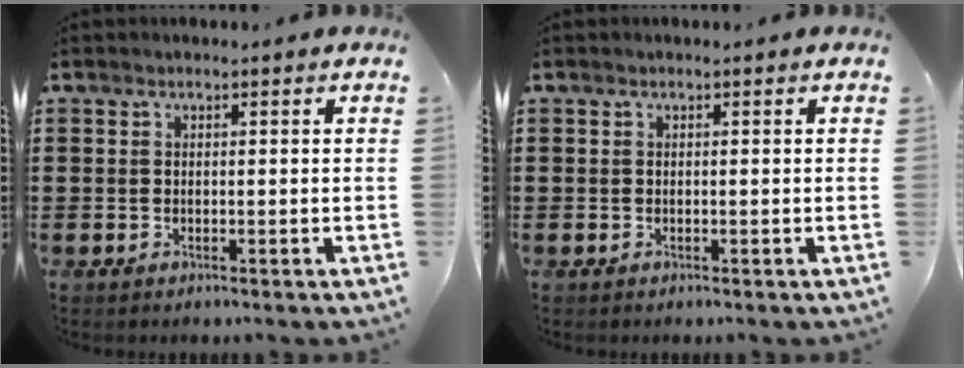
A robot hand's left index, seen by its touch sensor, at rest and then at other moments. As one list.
[{"total": 0.0}]